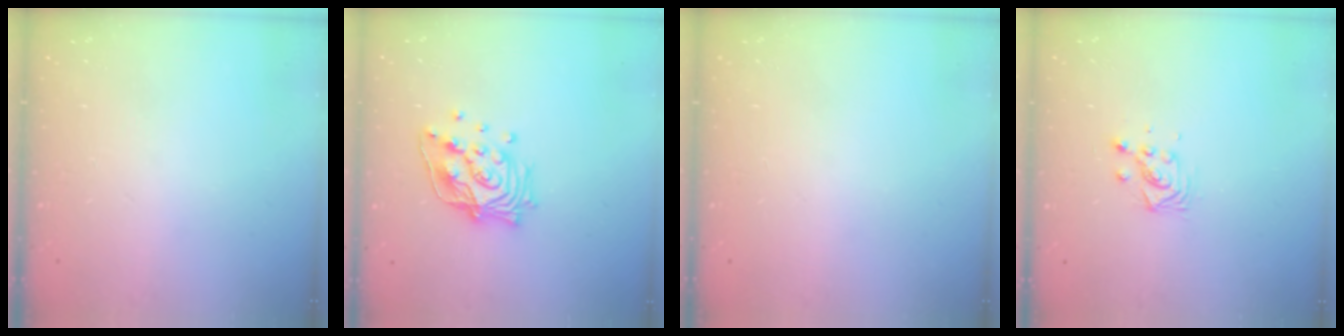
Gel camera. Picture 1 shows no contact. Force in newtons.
{"total": 15.0, "press": 14.8, "slide": 1.9}
{"total": 0.0}
{"total": 4.1, "press": 4.1, "slide": 0.2}